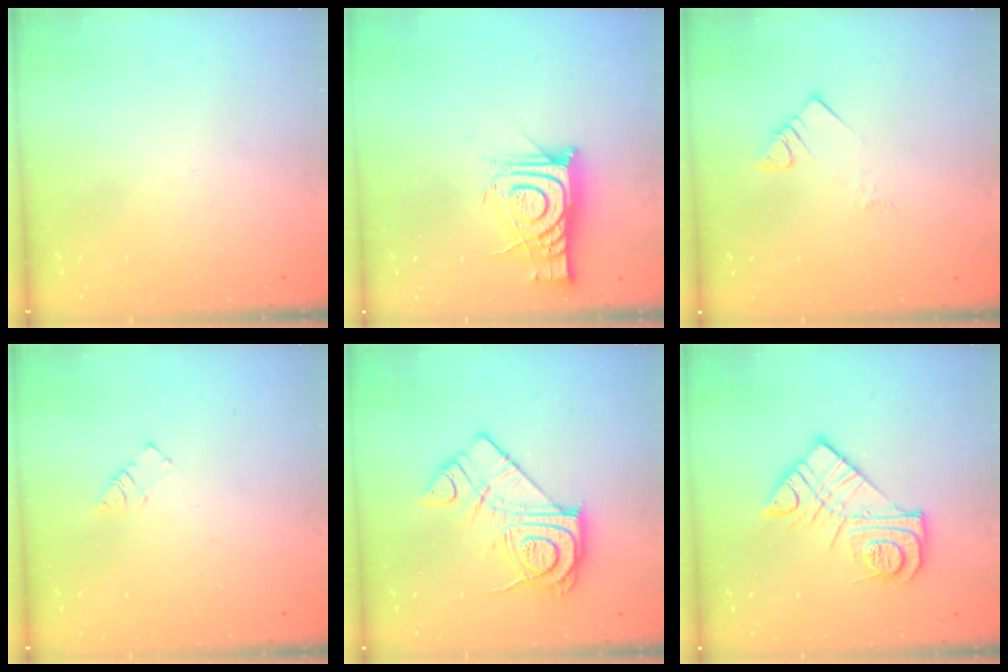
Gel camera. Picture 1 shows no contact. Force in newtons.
{"total": 12.7, "press": 12.6, "slide": 1.1}
{"total": 3.6, "press": 3.6, "slide": 0.6}
{"total": 2.6, "press": 2.6, "slide": 0.3}
{"total": 14.3, "press": 14.3, "slide": 0.7}
{"total": 14.1, "press": 14.1, "slide": 1.0}